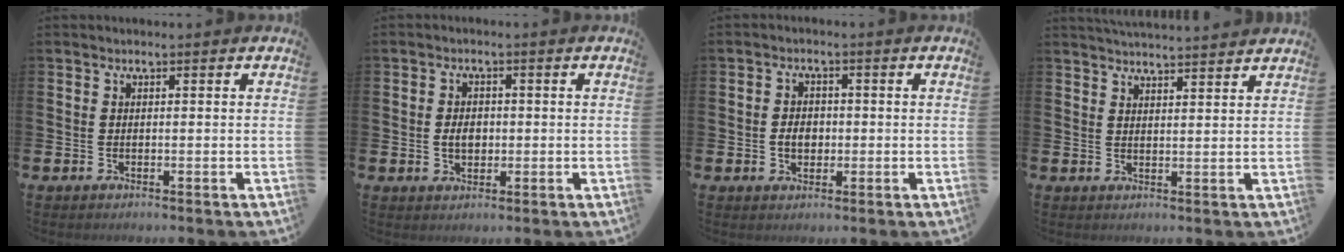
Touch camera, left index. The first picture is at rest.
{"total": 2.8, "force": [0.0, 2.1, 1.9], "torque": [-0.022, 0.002, -0.007]}
{"total": 2.9, "force": [-0.3, 2.2, 1.8], "torque": [-0.020, 0.000, -0.013]}
{"total": 3.2, "force": [3.1, -0.4, 0.1], "torque": [-0.007, -0.019, 0.057]}